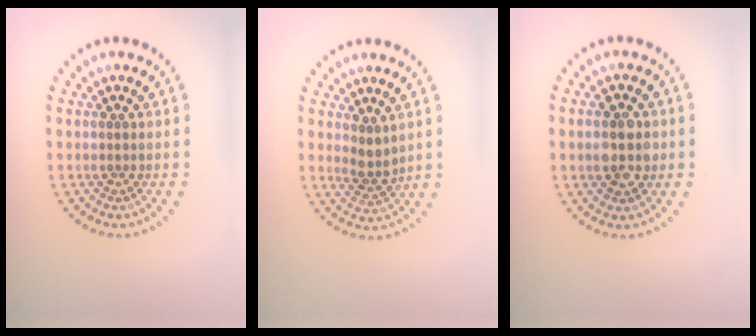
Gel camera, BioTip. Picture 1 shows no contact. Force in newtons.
{"total": 1.9, "press": 1.6, "slide": 1.0}
{"total": 4.0, "press": 4.0, "slide": 0.1}